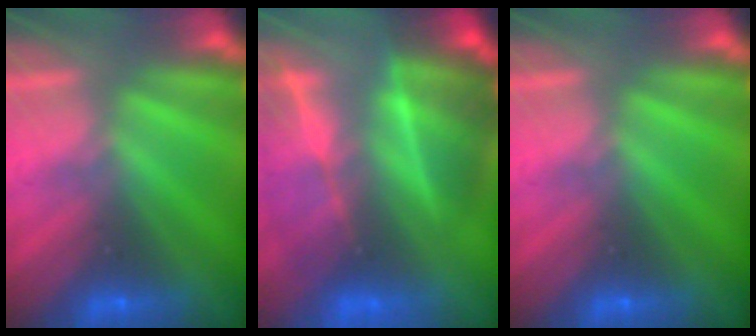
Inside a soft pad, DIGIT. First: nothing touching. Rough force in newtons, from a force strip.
{"total": 7.1}
{"total": 0.0}